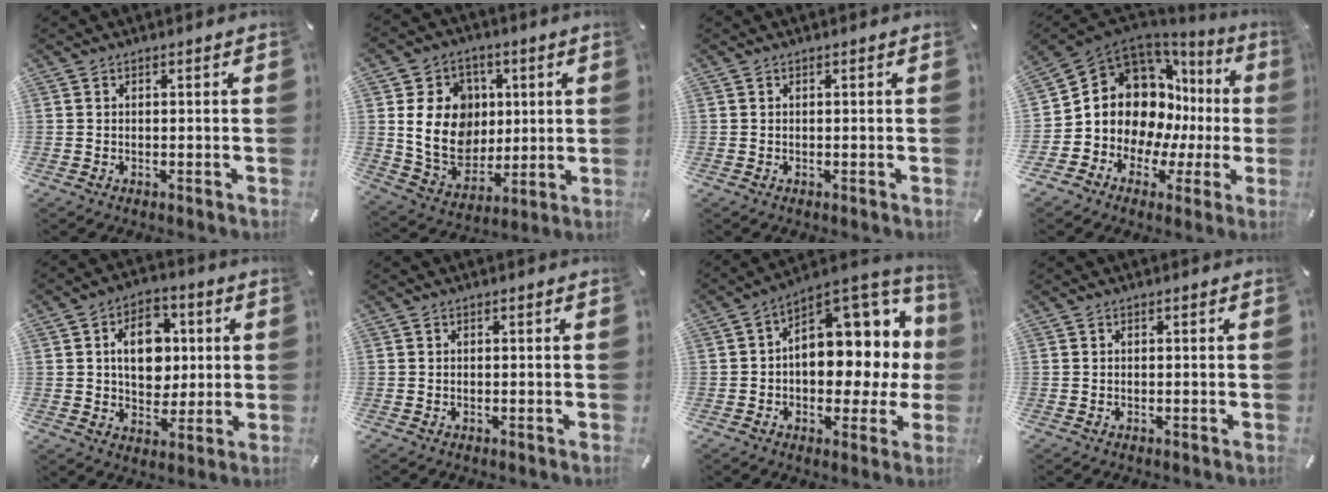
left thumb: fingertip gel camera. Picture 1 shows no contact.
{"total": 15.6, "force": [2.1, 13.3, 7.9], "torque": [-0.152, 0.005, 0.046]}
{"total": 0.0}
{"total": 14.0, "force": [2.6, 11.8, 7.1], "torque": [-0.128, -0.048, 0.058]}
{"total": 12.0, "force": [1.7, 9.1, 7.7], "torque": [-0.111, 0.006, 0.026]}
{"total": 0.0}
{"total": 15.2, "force": [3.4, 10.2, 10.8], "torque": [-0.116, -0.043, 0.059]}
{"total": 0.0}